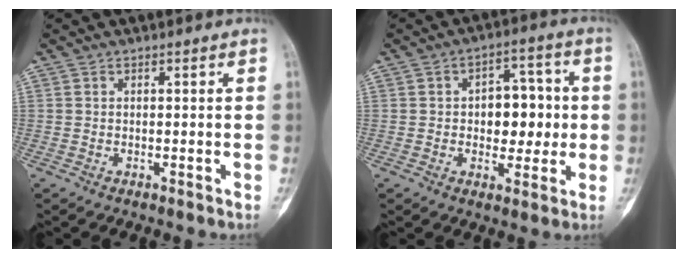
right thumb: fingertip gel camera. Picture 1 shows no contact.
{"total": 9.9, "force": [0.3, 6.4, 7.6], "torque": [-0.061, 0.017, 0.004]}